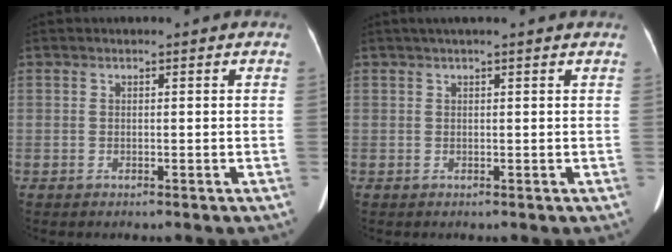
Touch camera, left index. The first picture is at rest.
{"total": 4.5, "force": [3.7, -0.1, 2.6], "torque": [-0.037, 0.034, 0.047]}